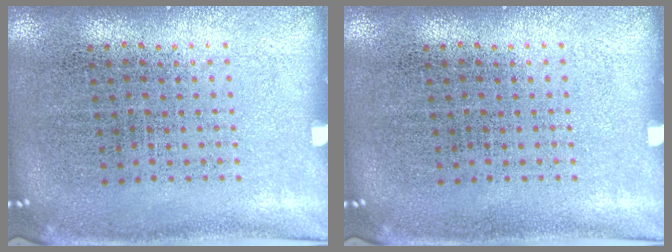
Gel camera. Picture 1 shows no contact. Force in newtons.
{"total": 0.0}